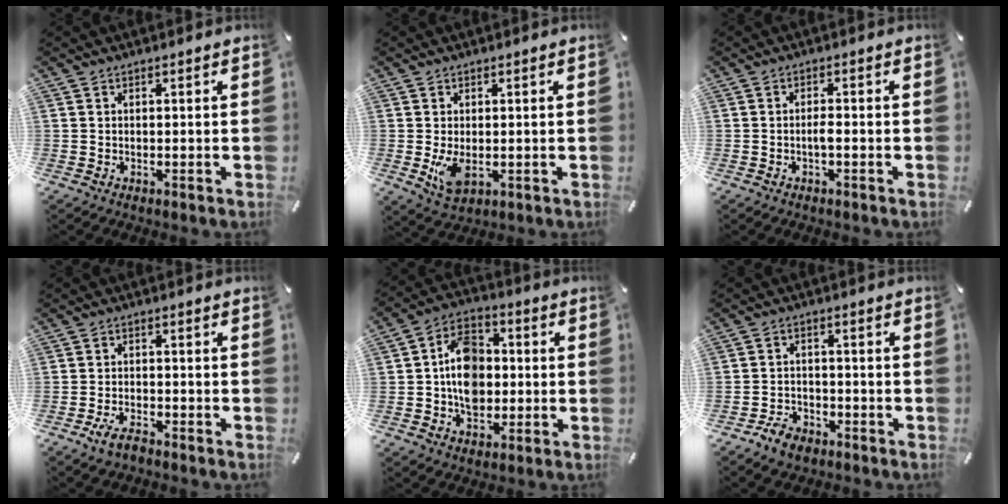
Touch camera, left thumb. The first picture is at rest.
{"total": 5.8, "force": [-0.5, 3.3, 4.7], "torque": [-0.099, -0.012, -0.012]}
{"total": 2.0, "force": [-0.7, 0.5, 1.8], "torque": [-0.035, 0.002, -0.013]}
{"total": 3.9, "force": [-2.9, 1.5, 2.1], "torque": [-0.046, 0.013, -0.057]}
{"total": 12.2, "force": [-1.0, 9.6, 7.4], "torque": [-0.132, 0.023, -0.014]}
{"total": 5.1, "force": [-3.7, 3.1, 1.6], "torque": [-0.034, 0.020, -0.072]}